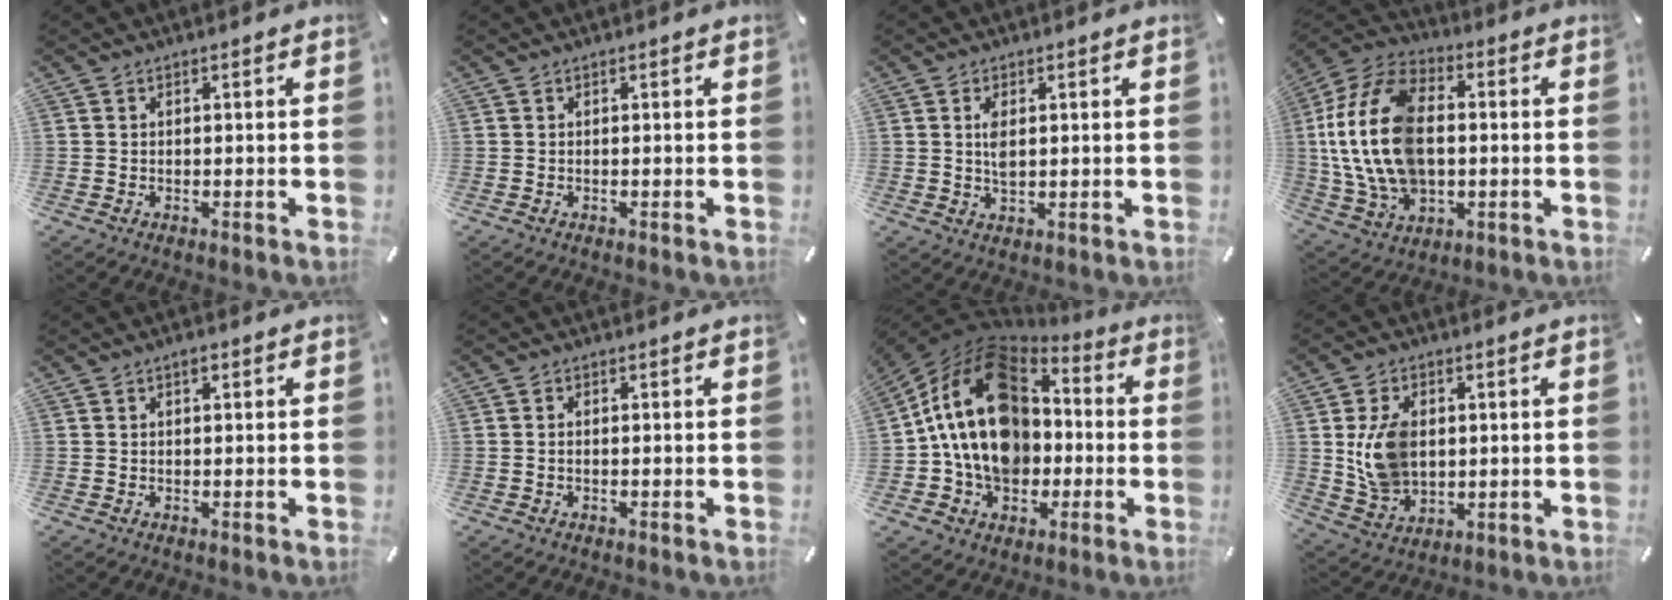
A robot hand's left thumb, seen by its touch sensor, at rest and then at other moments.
{"total": 0.0}
{"total": 3.6, "force": [0.7, 1.7, 3.1], "torque": [-0.067, -0.001, 0.007]}
{"total": 20.5, "force": [-0.3, 14.1, 14.8], "torque": [-0.343, 0.008, -0.008]}
{"total": 1.2, "force": [0.5, 0.6, 0.9], "torque": [-0.019, 0.004, 0.008]}
{"total": 0.8, "force": [-0.1, 0.4, 0.7], "torque": [-0.014, 0.001, -0.003]}
{"total": 19.2, "force": [0.1, 15.1, 11.9], "torque": [-0.244, 0.009, -0.001]}
{"total": 10.6, "force": [1.5, 8.2, 6.6], "torque": [-0.138, 0.001, 0.026]}